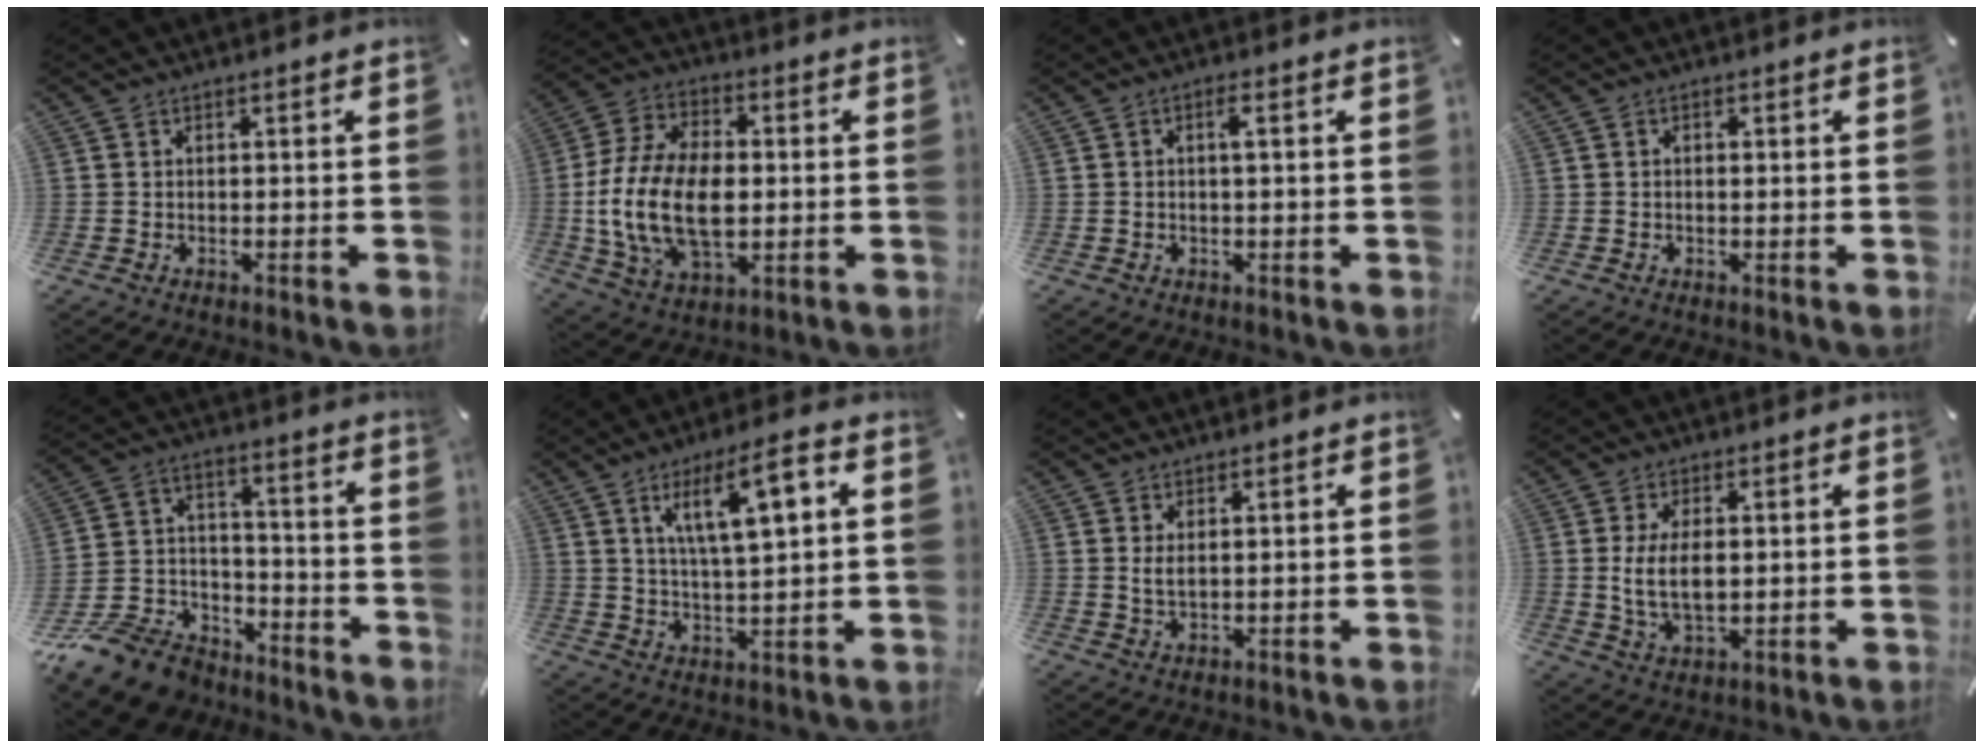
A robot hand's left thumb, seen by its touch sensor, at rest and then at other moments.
{"total": 19.0, "force": [-1.8, 12.4, 14.3], "torque": [-0.316, 0.003, -0.030]}
{"total": 2.5, "force": [0.4, 0.5, 2.4], "torque": [-0.039, 0.001, 0.004]}
{"total": 0.9, "force": [0.0, 0.5, 0.7], "torque": [-0.013, 0.001, -0.001]}
{"total": 13.5, "force": [-10.3, 7.6, 4.3], "torque": [-0.082, 0.057, -0.186]}
{"total": 12.1, "force": [5.5, 3.6, 10.2], "torque": [-0.173, -0.009, 0.089]}
{"total": 2.7, "force": [1.3, 1.1, 2.1], "torque": [-0.044, 0.001, 0.022]}
{"total": 8.6, "force": [1.0, 4.5, 7.2], "torque": [-0.157, -0.004, 0.011]}